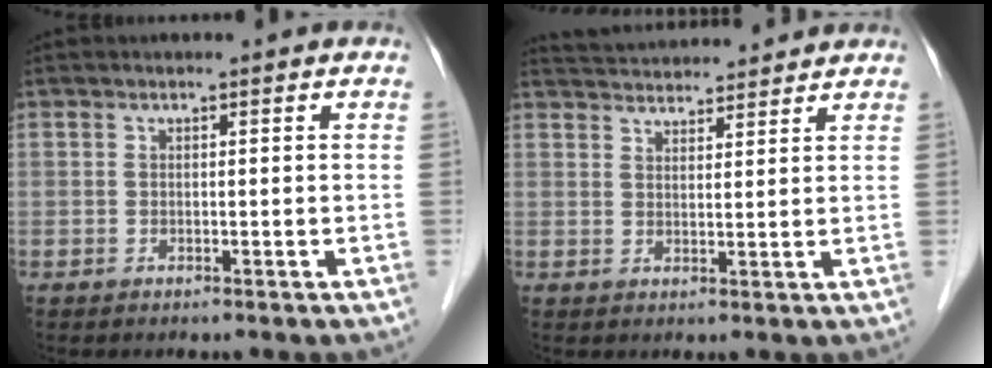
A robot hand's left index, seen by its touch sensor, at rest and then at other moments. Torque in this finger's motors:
{"motor_torque": [0.00, -0.23, 0.04, 0.00]}